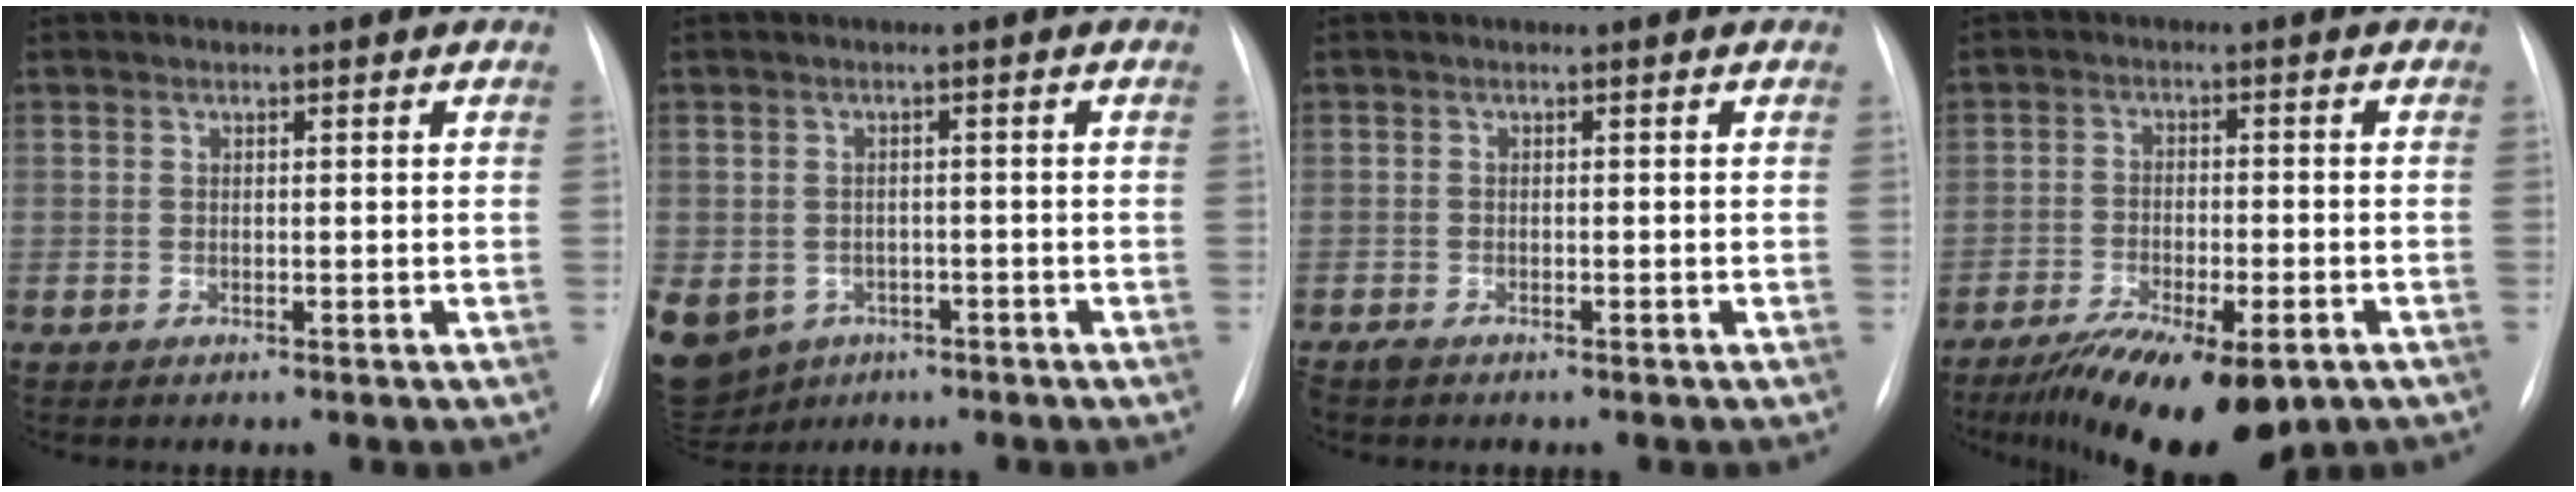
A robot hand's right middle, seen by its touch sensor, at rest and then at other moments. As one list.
[{"total": 18.1, "force": [-8.3, 14.6, 6.9], "torque": [-0.234, -0.005, -0.107]}, {"total": 1.1, "force": [-0.9, 0.4, 0.5], "torque": [-0.014, -0.004, -0.014]}, {"total": 14.5, "force": [-9.5, 4.4, 10.0], "torque": [-0.145, -0.022, -0.144]}]